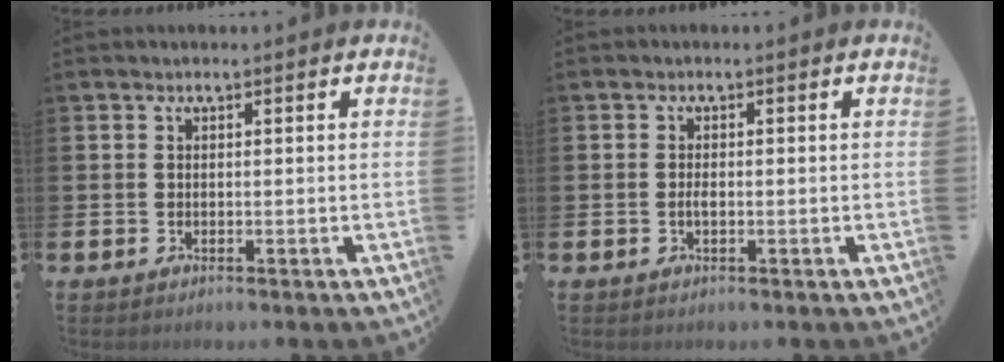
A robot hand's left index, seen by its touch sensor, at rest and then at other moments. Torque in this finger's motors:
{"motor_torque": [0.23, 0.12, -0.02, 0.02]}